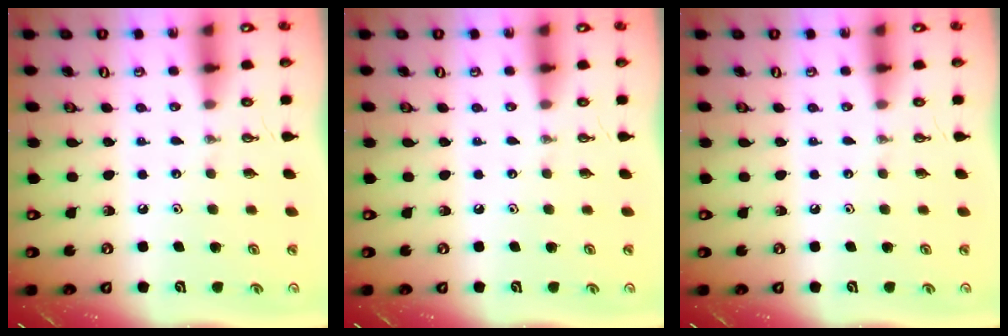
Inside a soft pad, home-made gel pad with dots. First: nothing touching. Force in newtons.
{"total": 0.0}
{"total": 0.0}